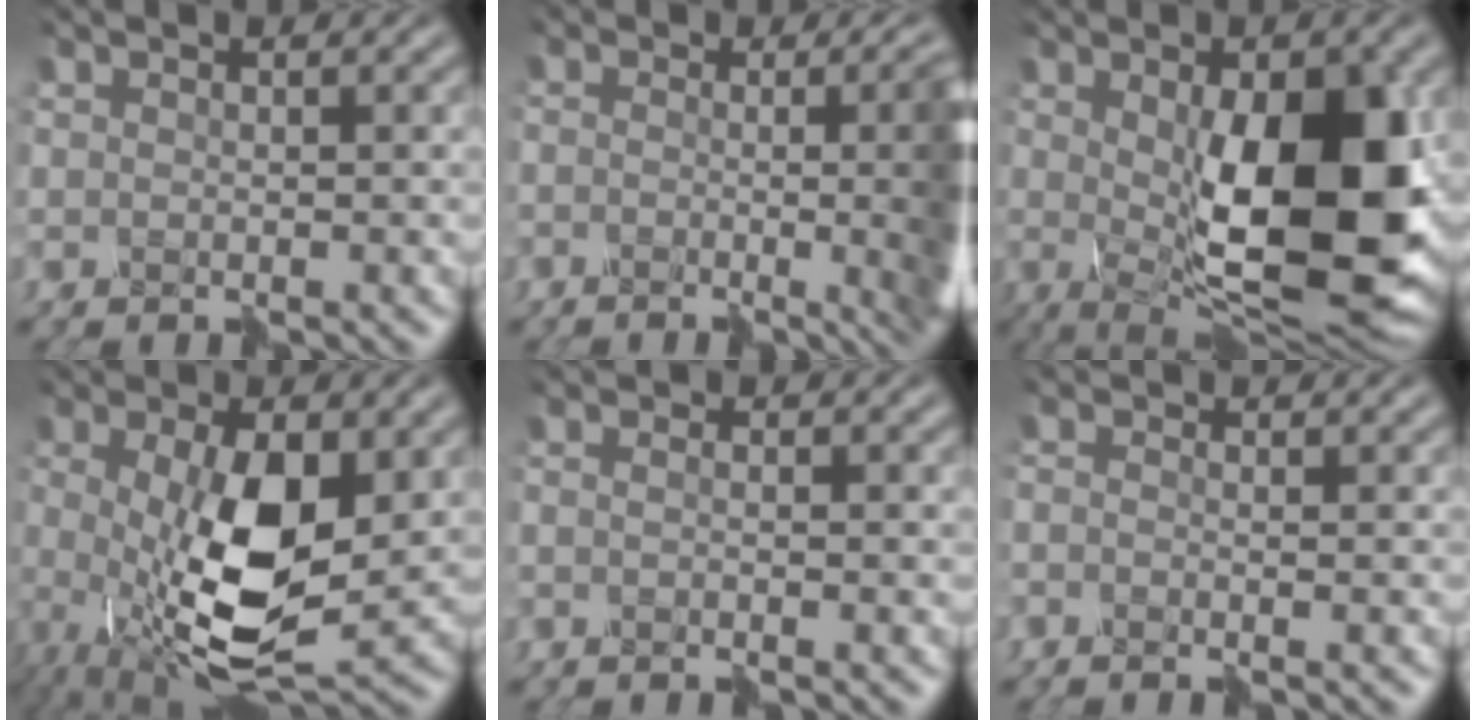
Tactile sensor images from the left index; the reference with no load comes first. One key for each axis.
{"total": 11.8, "fx": -1.8, "fy": 5.1, "fz": 10.5, "tx": -0.086, "ty": -0.006, "tz": -0.015}
{"total": 12.3, "fx": -0.4, "fy": 4.9, "fz": 11.3, "tx": -0.164, "ty": -0.004, "tz": -0.002}
{"total": 9.6, "fx": -0.9, "fy": 4.3, "fz": 8.6, "tx": -0.172, "ty": -0.017, "tz": -0.008}
{"total": 1.1, "fx": -0.8, "fy": -0.8, "fz": -0.2, "tx": 0.002, "ty": -0.001, "tz": -0.011}
{"total": 1.8, "fx": -1.7, "fy": -0.5, "fz": -0.1, "tx": 0.008, "ty": 0.002, "tz": -0.025}